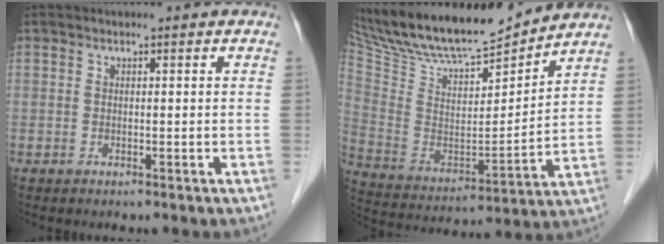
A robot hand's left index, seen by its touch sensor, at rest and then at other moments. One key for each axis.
{"total": 19.5, "fx": 18.1, "fy": 3.0, "fz": 6.5, "tx": -0.132, "ty": -0.020, "tz": 0.322}